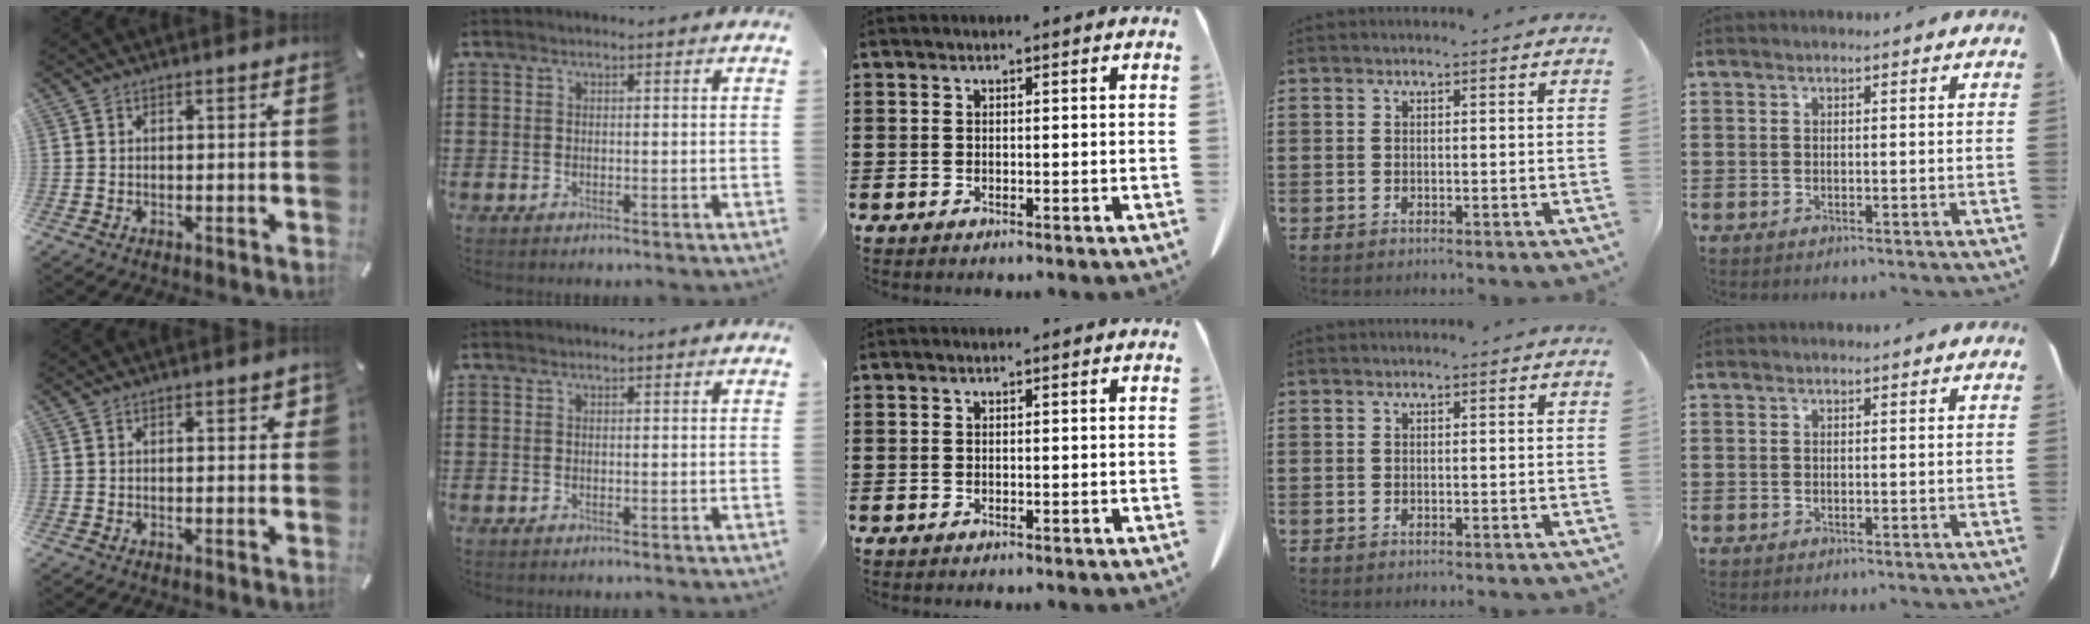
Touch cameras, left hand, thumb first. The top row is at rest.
{"thumb": {"total": 1.9, "force": [0.3, 0.7, 1.7], "torque": [-0.018, -0.002, 0.000]}}